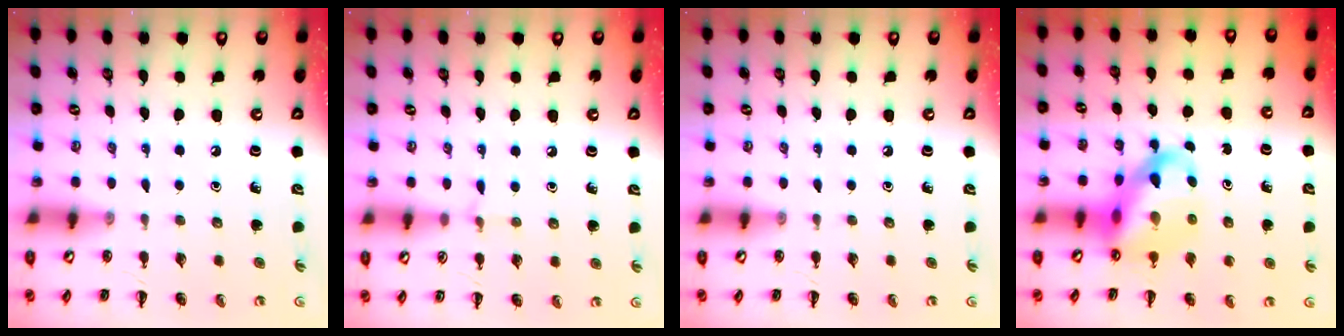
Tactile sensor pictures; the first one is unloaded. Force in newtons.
{"total": 4.2, "press": 3.9, "slide": 1.6}
{"total": 0.0}
{"total": 11.4, "press": 11.0, "slide": 3.2}